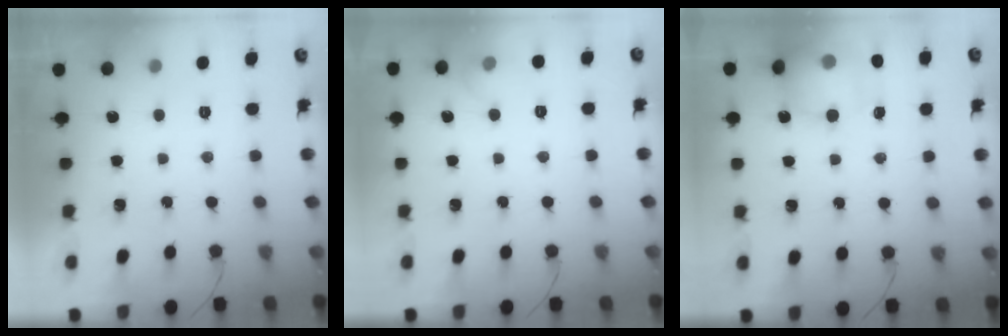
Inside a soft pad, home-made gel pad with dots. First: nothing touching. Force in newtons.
{"total": 7.0, "press": 6.8, "slide": 1.9}
{"total": 14.0, "press": 13.8, "slide": 2.4}